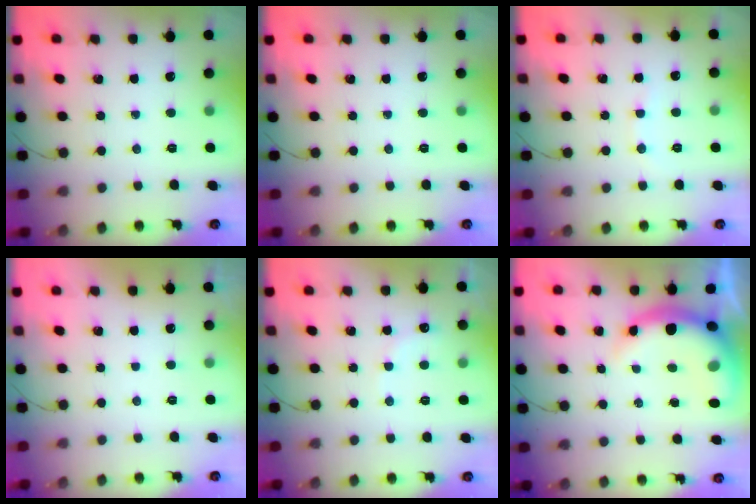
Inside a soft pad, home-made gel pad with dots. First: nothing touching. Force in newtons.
{"total": 0.0}
{"total": 3.9, "press": 3.7, "slide": 1.0}
{"total": 3.0, "press": 3.0, "slide": 0.1}
{"total": 7.2, "press": 7.0, "slide": 1.3}
{"total": 10.5, "press": 10.1, "slide": 2.7}